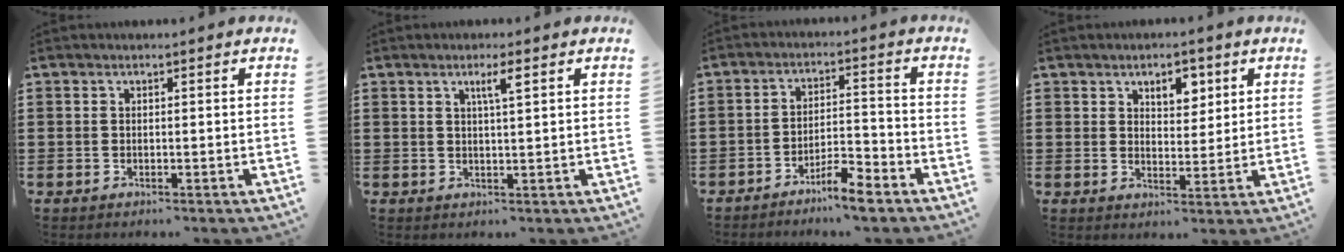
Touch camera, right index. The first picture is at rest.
{"total": 2.7, "force": [1.3, 0.3, 2.3], "torque": [-0.049, 0.002, 0.020]}
{"total": 5.2, "force": [-4.6, 0.6, 2.5], "torque": [-0.049, 0.004, -0.089]}
{"total": 4.6, "force": [2.7, 2.6, 2.6], "torque": [-0.044, 0.006, 0.045]}